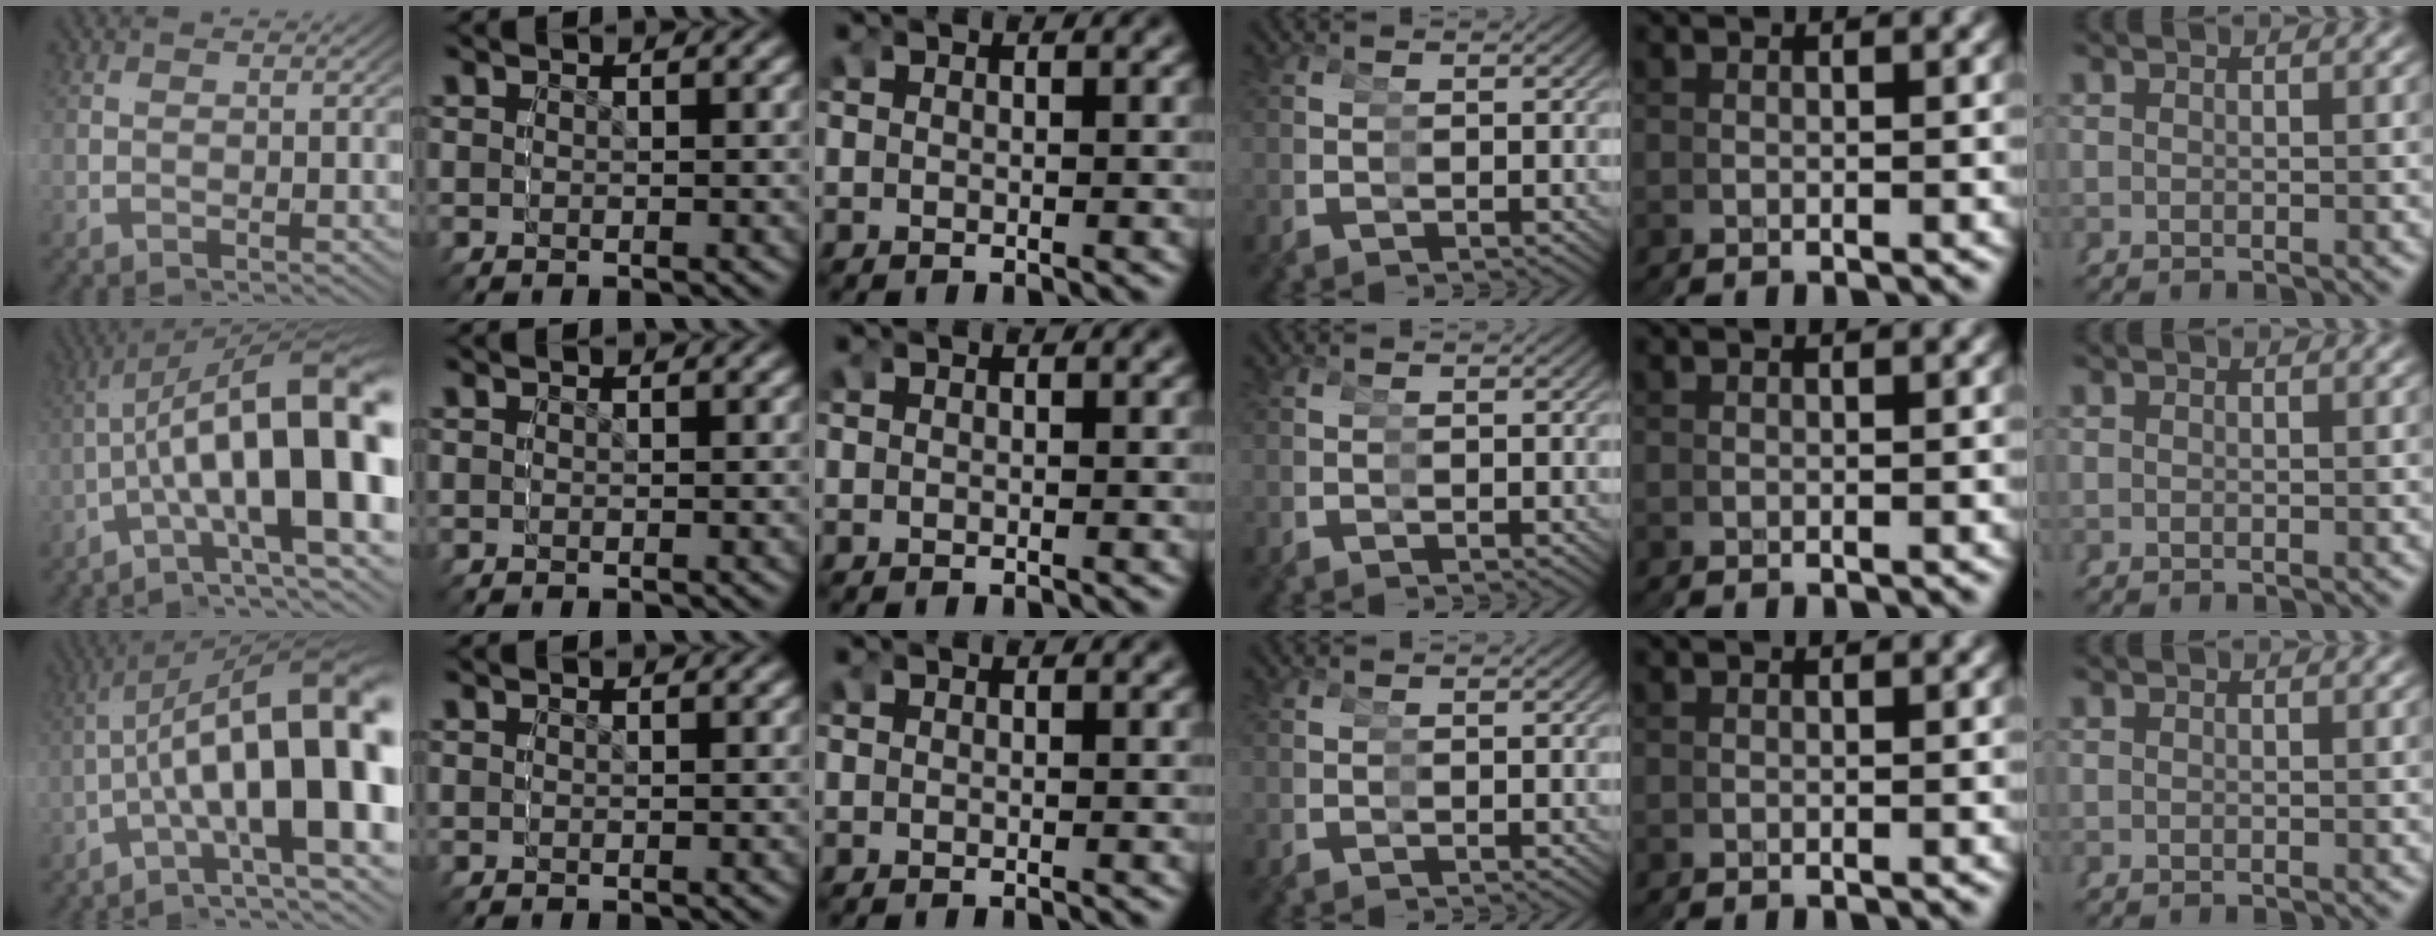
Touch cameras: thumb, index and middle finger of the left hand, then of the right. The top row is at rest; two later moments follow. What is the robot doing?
{"motion": "grasp_and_lifting", "object": "cubes"}